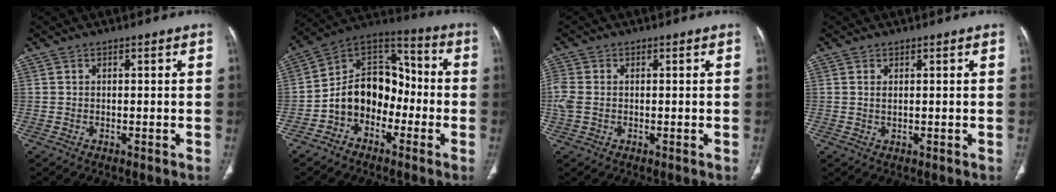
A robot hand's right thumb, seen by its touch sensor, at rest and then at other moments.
{"total": 13.8, "force": [-4.0, 10.4, 8.2], "torque": [-0.101, 0.067, -0.082]}
{"total": 3.9, "force": [-0.2, 2.8, 2.7], "torque": [-0.091, 0.005, -0.004]}
{"total": 0.9, "force": [0.4, 0.3, 0.8], "torque": [-0.015, -0.007, 0.009]}